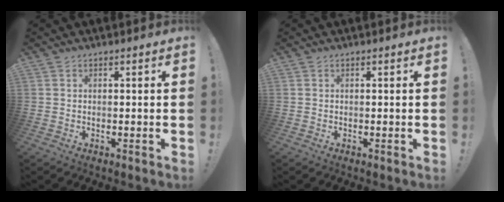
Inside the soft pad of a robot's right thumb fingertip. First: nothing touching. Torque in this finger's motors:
{"motor_torque": [0.03, -0.03, -0.05, 0.05, 0.03]}